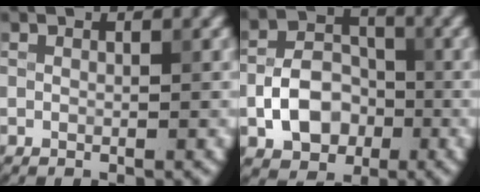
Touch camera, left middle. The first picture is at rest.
{"total": 5.4, "force": [-1.7, 4.0, 3.2], "torque": [-0.050, 0.001, -0.029]}